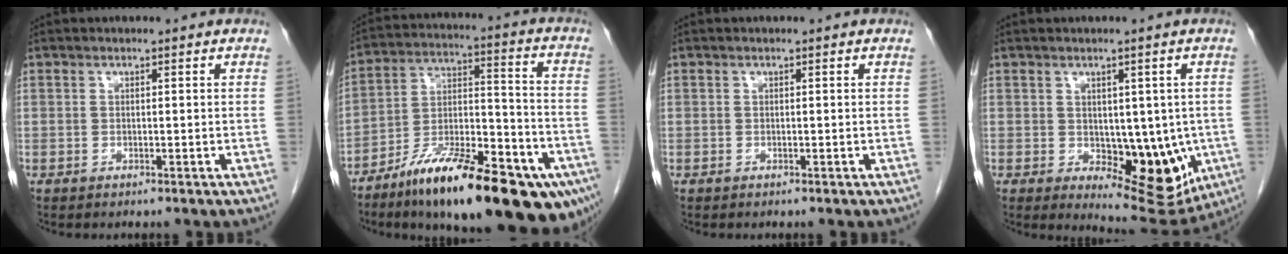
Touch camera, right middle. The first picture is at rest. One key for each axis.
{"total": 25.9, "fx": -16.4, "fy": 6.0, "fz": 19.1, "tx": -0.238, "ty": 0.010, "tz": -0.258}
{"total": 0.0}
{"total": 11.4, "fx": -2.0, "fy": 5.4, "fz": 9.8, "tx": -0.106, "ty": -0.013, "tz": -0.008}